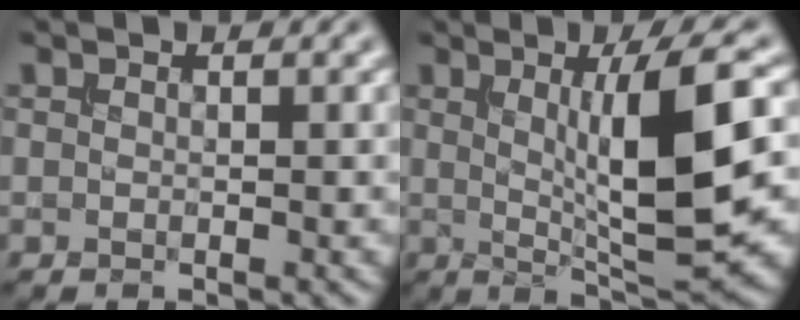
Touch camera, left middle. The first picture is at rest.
{"total": 9.4, "force": [0.9, 1.8, 9.2], "torque": [-0.133, -0.003, 0.024]}